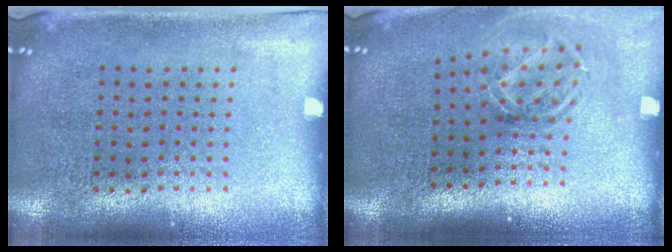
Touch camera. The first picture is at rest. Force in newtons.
{"total": 1.8, "press": 1.3, "slide": 1.3}